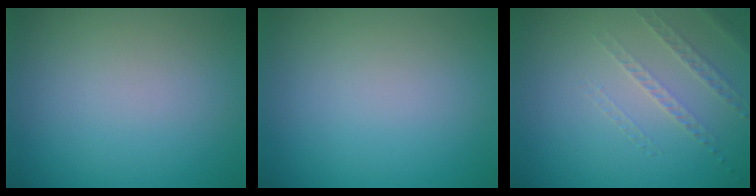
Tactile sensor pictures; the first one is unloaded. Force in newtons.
{"total": 0.0}
{"total": 1.4, "press": 1.0, "slide": 0.9}